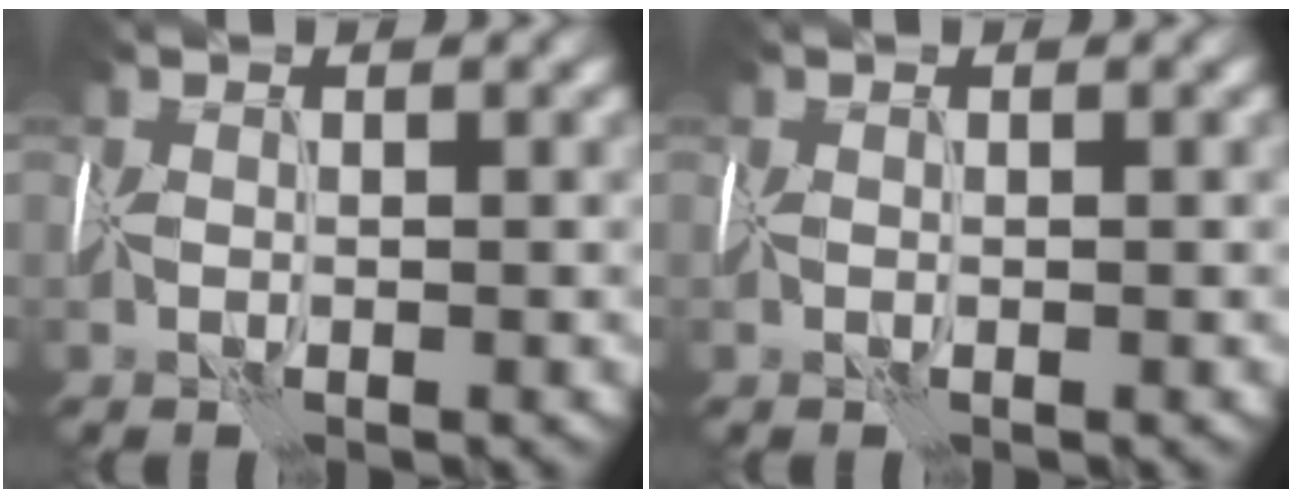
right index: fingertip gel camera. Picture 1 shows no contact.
{"total": 0.0}